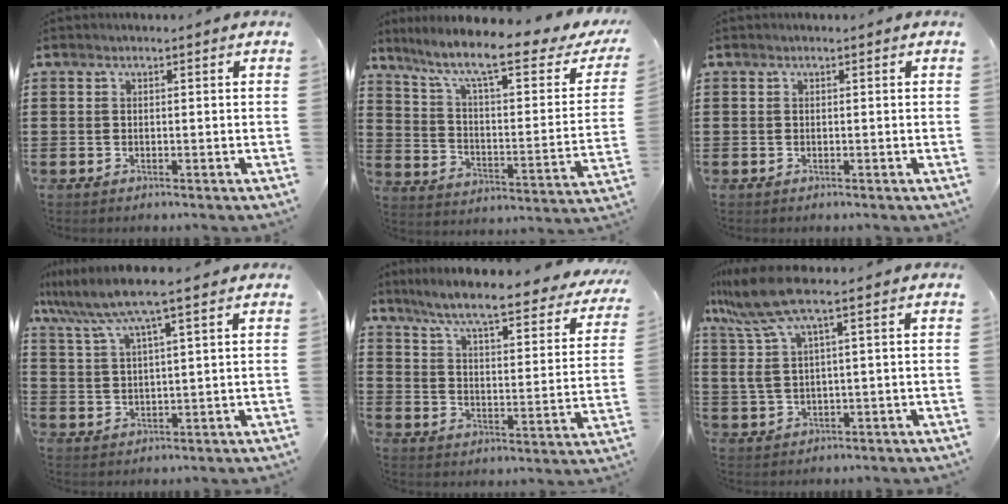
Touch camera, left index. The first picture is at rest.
{"total": 10.9, "force": [8.1, 1.0, 7.2], "torque": [-0.152, -0.059, 0.127]}
{"total": 0.0}
{"total": 6.2, "force": [4.5, 0.0, 4.3], "torque": [-0.098, -0.016, 0.074]}
{"total": 7.1, "force": [6.1, -0.6, 3.6], "torque": [-0.095, -0.047, 0.095]}
{"total": 8.4, "force": [3.8, 1.0, 7.4], "torque": [-0.182, -0.024, 0.059]}